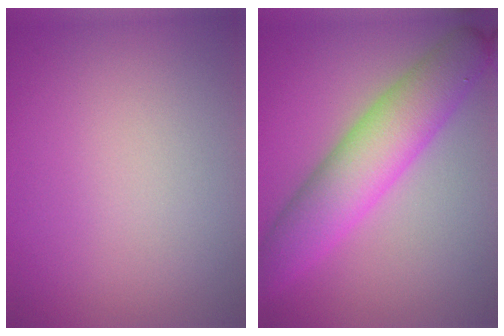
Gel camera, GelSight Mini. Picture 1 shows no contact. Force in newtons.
{"total": 6.9, "press": 6.9, "slide": 0.0}